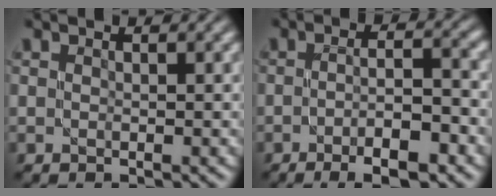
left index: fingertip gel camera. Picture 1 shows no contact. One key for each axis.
{"total": 6.3, "fx": -2.7, "fy": 1.4, "fz": 5.5, "tx": -0.080, "ty": 0.002, "tz": -0.038}